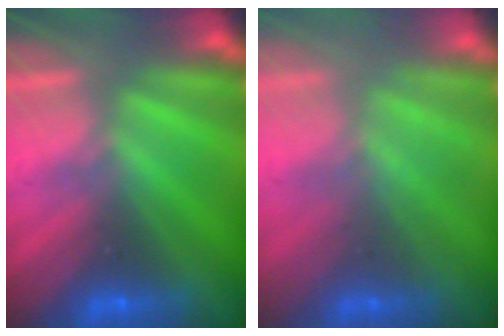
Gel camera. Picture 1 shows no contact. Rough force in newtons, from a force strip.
{"total": 2.1}